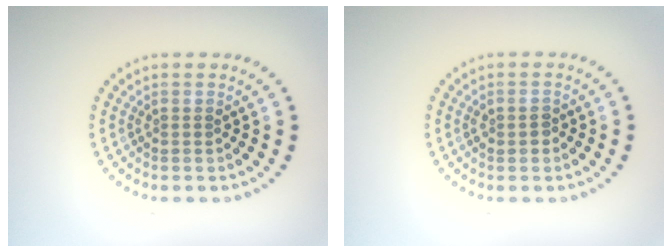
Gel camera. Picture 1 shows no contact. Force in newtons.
{"total": 1.1, "press": 1.1, "slide": 0.1}